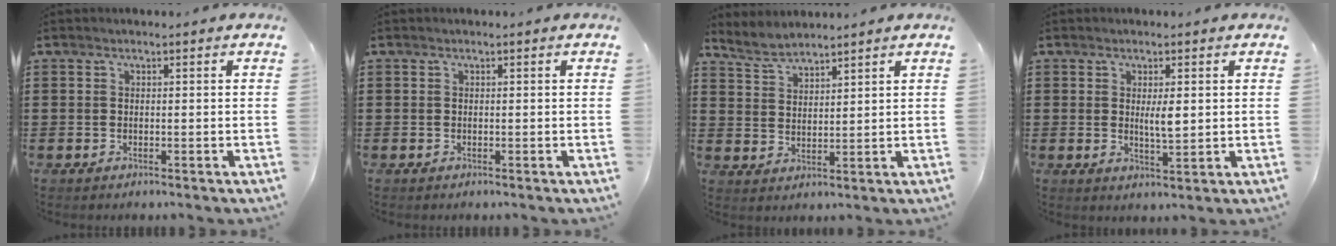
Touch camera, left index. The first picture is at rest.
{"total": 0.0}
{"total": 3.7, "force": [3.6, 0.6, 0.6], "torque": [-0.023, -0.008, 0.066]}
{"total": 3.4, "force": [0.7, 0.8, 3.2], "torque": [-0.055, -0.001, 0.009]}